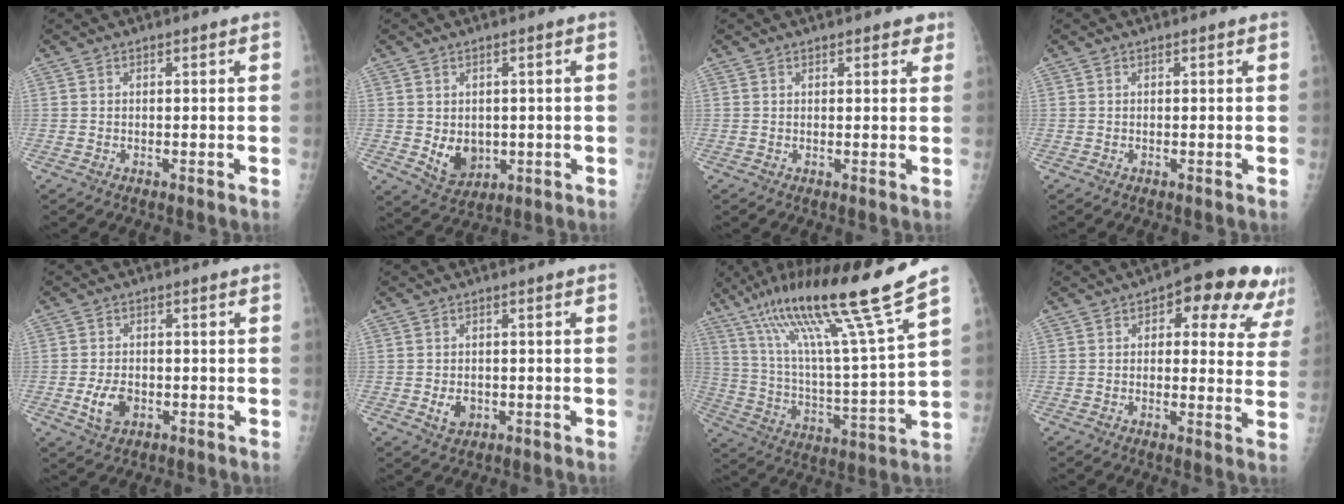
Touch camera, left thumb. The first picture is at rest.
{"total": 6.5, "force": [-0.6, 5.1, 4.1], "torque": [-0.042, -0.006, 0.008]}
{"total": 2.6, "force": [1.5, 1.1, 1.7], "torque": [-0.008, -0.003, 0.014]}
{"total": 0.0}
{"total": 5.1, "force": [-1.5, 3.3, 3.5], "torque": [-0.061, 0.006, -0.023]}
{"total": 3.5, "force": [-0.9, 2.5, 2.2], "torque": [-0.027, 0.005, -0.008]}
{"total": 22.6, "force": [15.9, -0.4, 16.1], "torque": [-0.256, -0.071, 0.279]}
{"total": 14.8, "force": [7.9, 7.0, 10.3], "torque": [-0.076, -0.014, 0.082]}